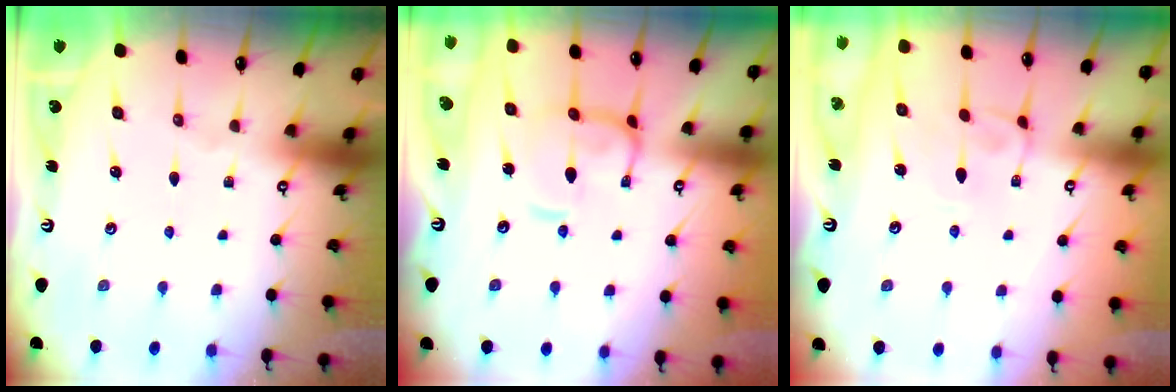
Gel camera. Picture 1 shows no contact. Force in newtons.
{"total": 4.7, "press": 4.7, "slide": 0.7}
{"total": 3.5, "press": 3.5, "slide": 0.1}